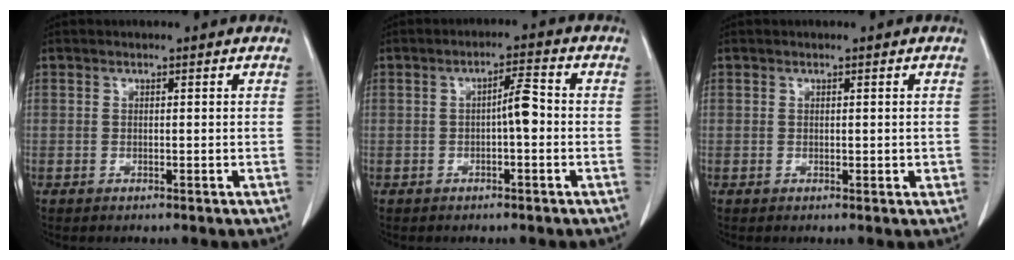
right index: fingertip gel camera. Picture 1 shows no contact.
{"total": 3.8, "force": [-0.5, 0.5, 3.7], "torque": [-0.057, 0.008, -0.010]}
{"total": 1.3, "force": [0.1, 0.7, 1.0], "torque": [-0.010, -0.002, 0.003]}